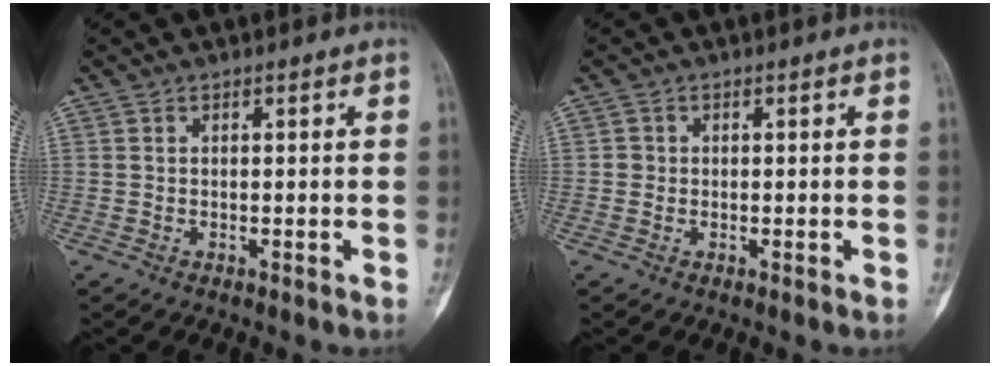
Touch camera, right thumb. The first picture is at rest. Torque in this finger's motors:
{"motor_torque": [0.07, 0.00, 0.12, -0.03, 0.01]}